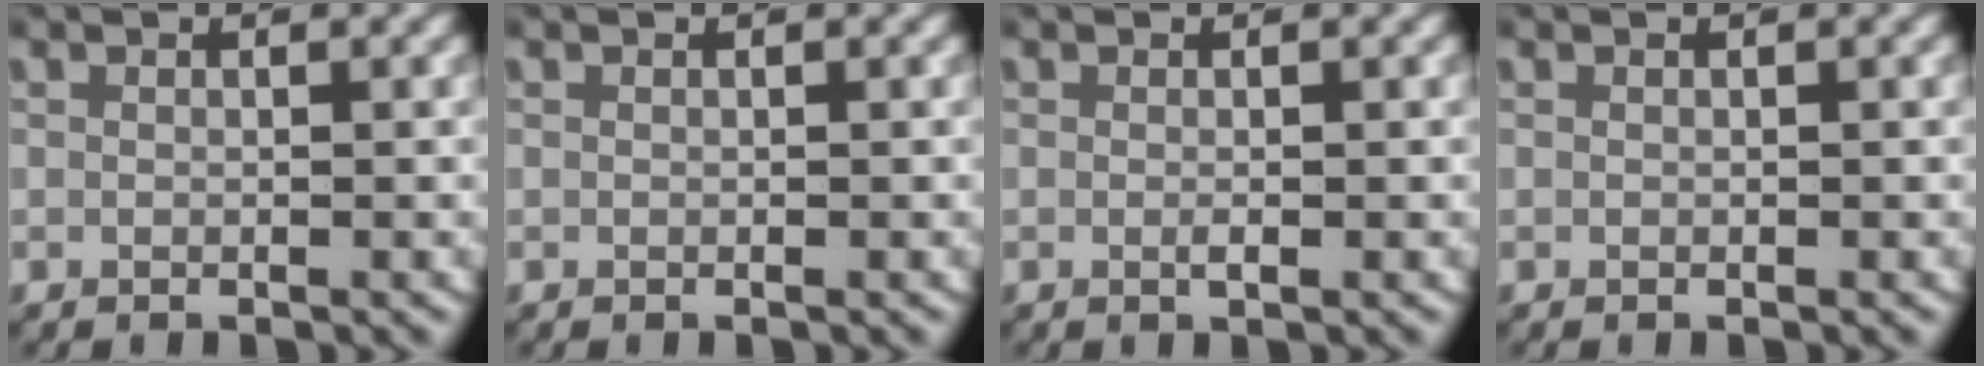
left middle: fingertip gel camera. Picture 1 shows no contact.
{"total": 0.0}
{"total": 0.6, "force": [0.0, 0.1, 0.5], "torque": [-0.010, -0.001, -0.001]}
{"total": 0.0}